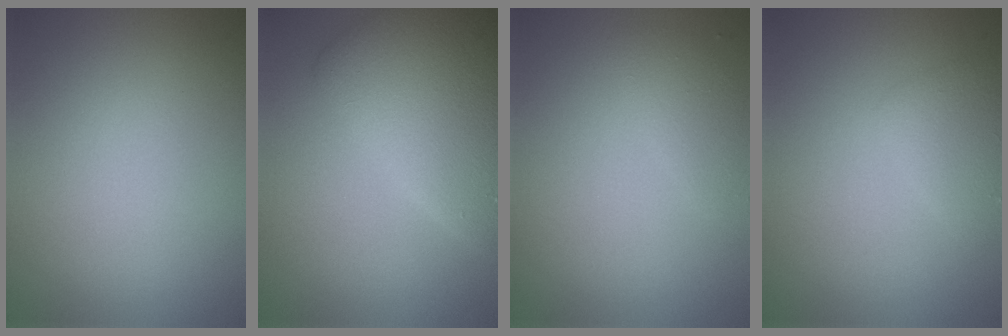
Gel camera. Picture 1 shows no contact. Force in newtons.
{"total": 7.4, "press": 7.4, "slide": 0.3}
{"total": 1.3, "press": 1.3, "slide": 0.0}
{"total": 1.9, "press": 1.9, "slide": 0.0}